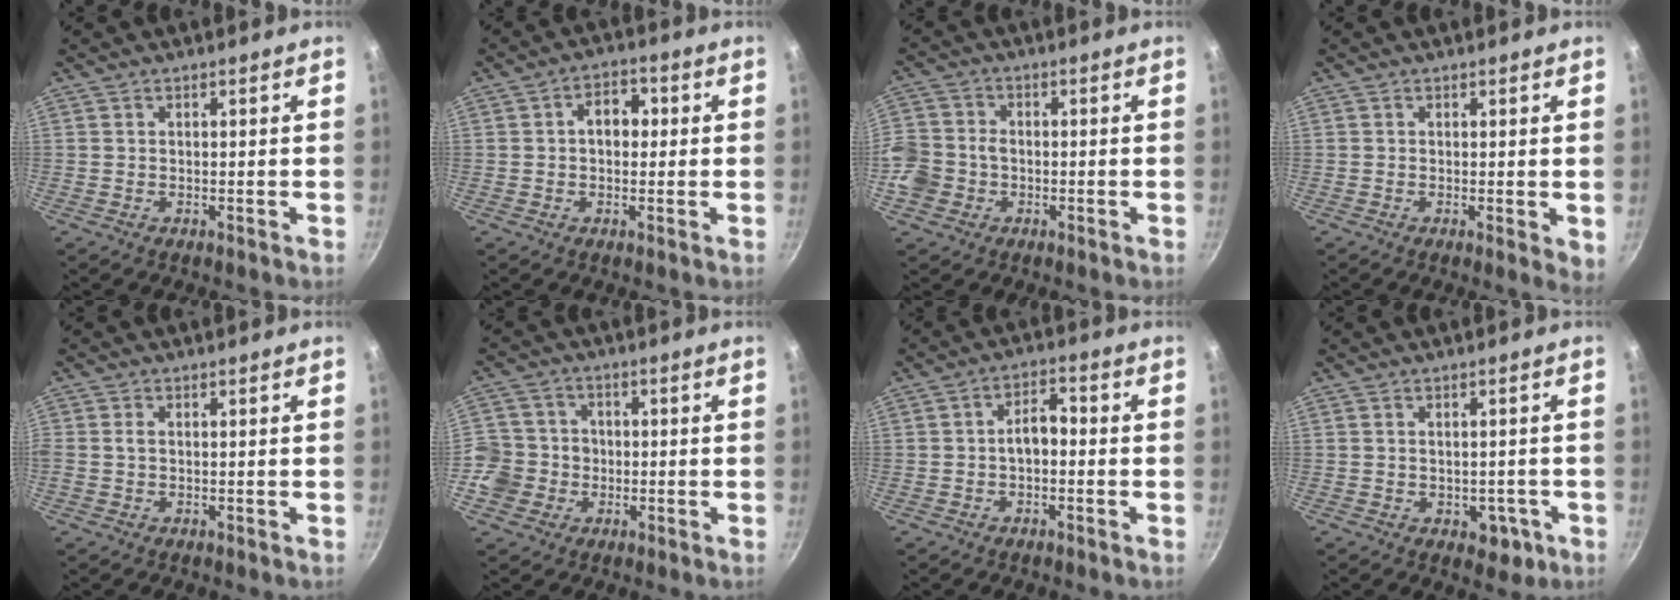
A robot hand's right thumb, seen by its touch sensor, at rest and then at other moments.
{"total": 5.5, "force": [0.5, 3.8, 3.9], "torque": [-0.041, 0.016, -0.002]}
{"total": 7.6, "force": [-2.2, 6.5, 3.3], "torque": [-0.062, 0.018, -0.046]}
{"total": 3.2, "force": [-0.2, 0.8, 3.1], "torque": [-0.046, -0.012, -0.007]}
{"total": 1.3, "force": [0.0, 0.9, 1.0], "torque": [-0.023, 0.001, -0.002]}
{"total": 8.2, "force": [-2.0, 7.7, 1.9], "torque": [-0.006, 0.020, -0.040]}
{"total": 4.8, "force": [-0.7, 2.8, 3.9], "torque": [-0.054, 0.024, -0.019]}
{"total": 4.1, "force": [-1.5, 2.7, 2.7], "torque": [-0.014, 0.013, -0.011]}